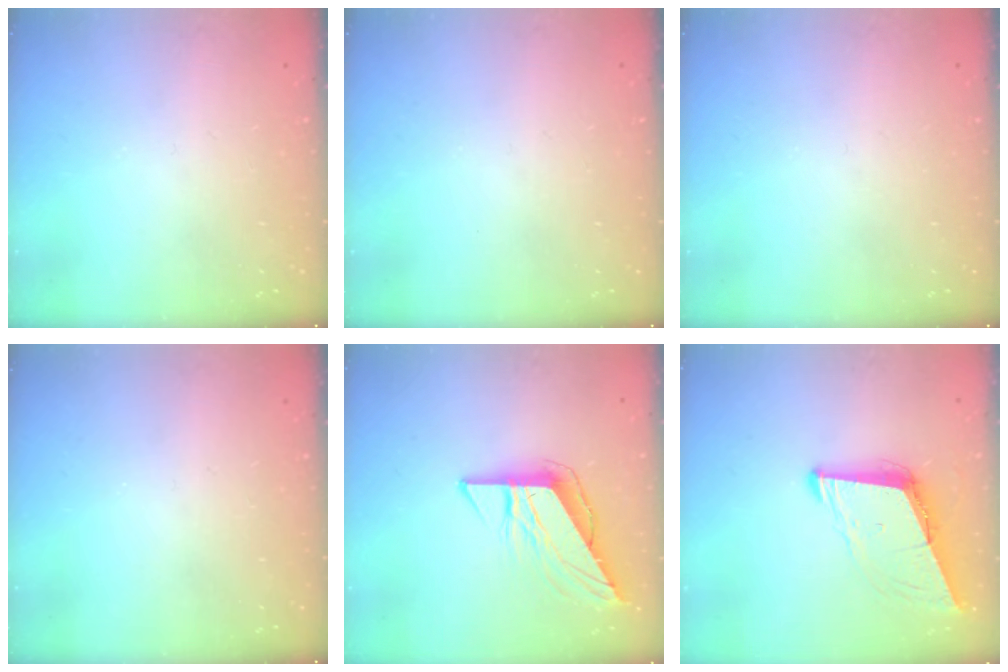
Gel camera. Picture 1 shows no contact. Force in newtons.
{"total": 0.0}
{"total": 0.0}
{"total": 0.0}
{"total": 9.3, "press": 9.3, "slide": 0.5}
{"total": 8.9, "press": 8.1, "slide": 3.6}